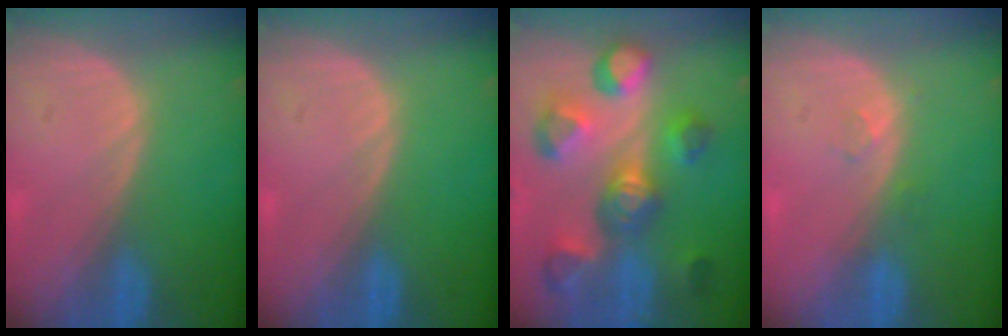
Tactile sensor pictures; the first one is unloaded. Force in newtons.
{"total": 0.0}
{"total": 11.1, "press": 10.1, "slide": 4.6}
{"total": 1.4, "press": 1.3, "slide": 0.6}